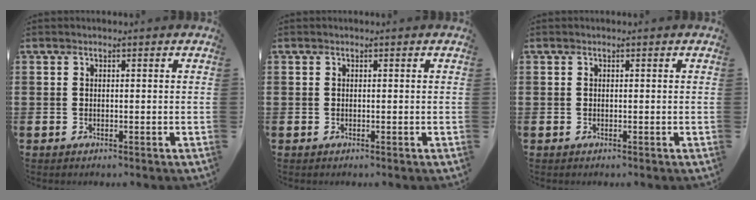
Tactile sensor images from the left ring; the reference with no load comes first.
{"total": 0.0}
{"total": 0.0}